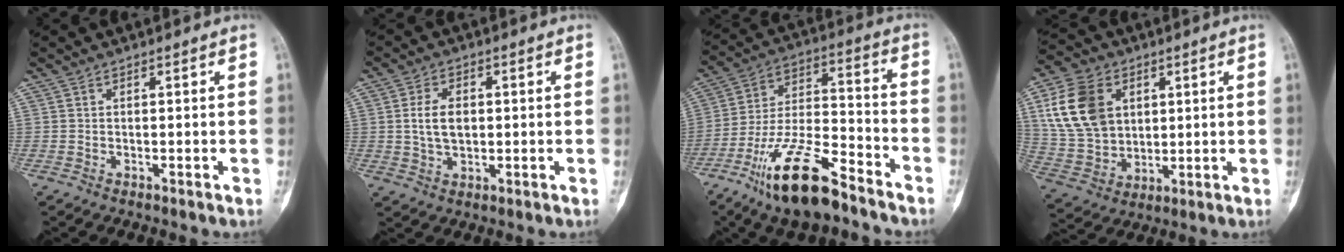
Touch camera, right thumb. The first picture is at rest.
{"total": 6.1, "force": [0.6, 3.9, 4.7], "torque": [-0.080, 0.000, 0.013]}
{"total": 17.9, "force": [-11.8, 5.8, 12.1], "torque": [-0.218, 0.073, -0.213]}
{"total": 15.9, "force": [5.0, 11.7, 9.7], "torque": [-0.167, -0.007, 0.102]}